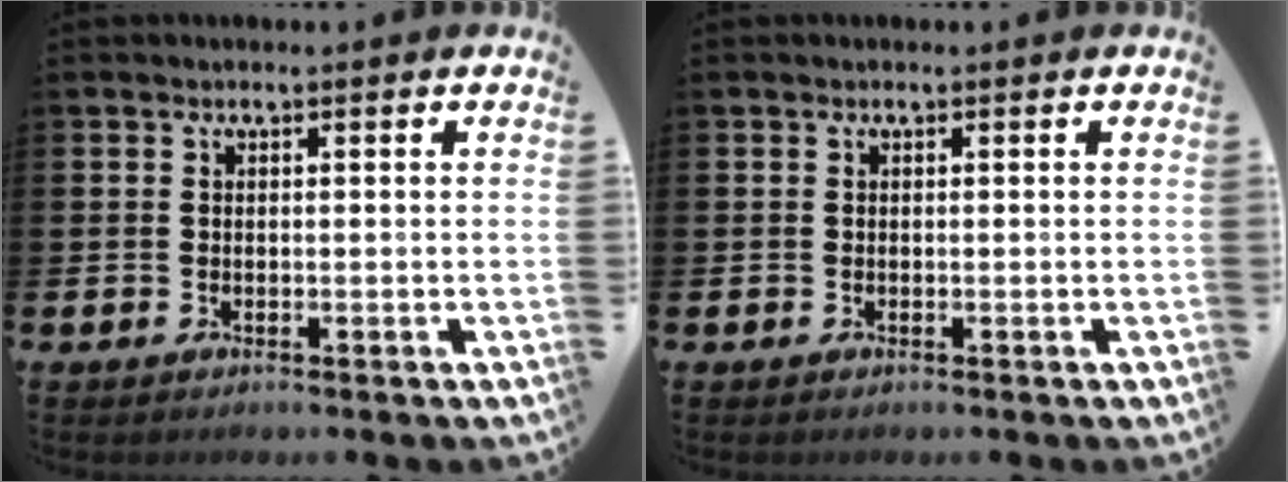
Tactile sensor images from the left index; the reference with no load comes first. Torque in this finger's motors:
{"motor_torque": [0.00, 0.00, 0.00, 0.00]}